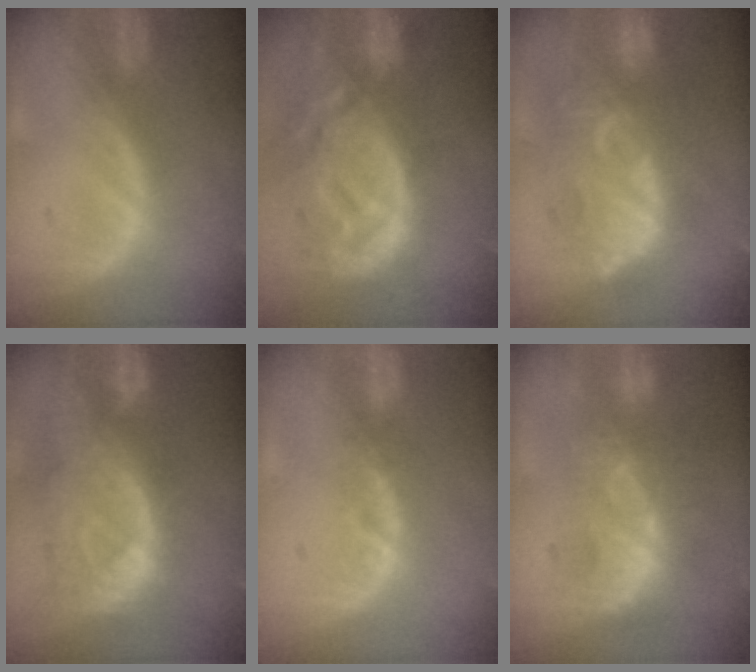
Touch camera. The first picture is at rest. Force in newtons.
{"total": 13.3, "press": 11.6, "slide": 6.4}
{"total": 10.6, "press": 10.5, "slide": 1.1}
{"total": 11.2, "press": 9.7, "slide": 5.6}
{"total": 2.1, "press": 1.8, "slide": 1.1}
{"total": 9.8, "press": 8.5, "slide": 4.9}